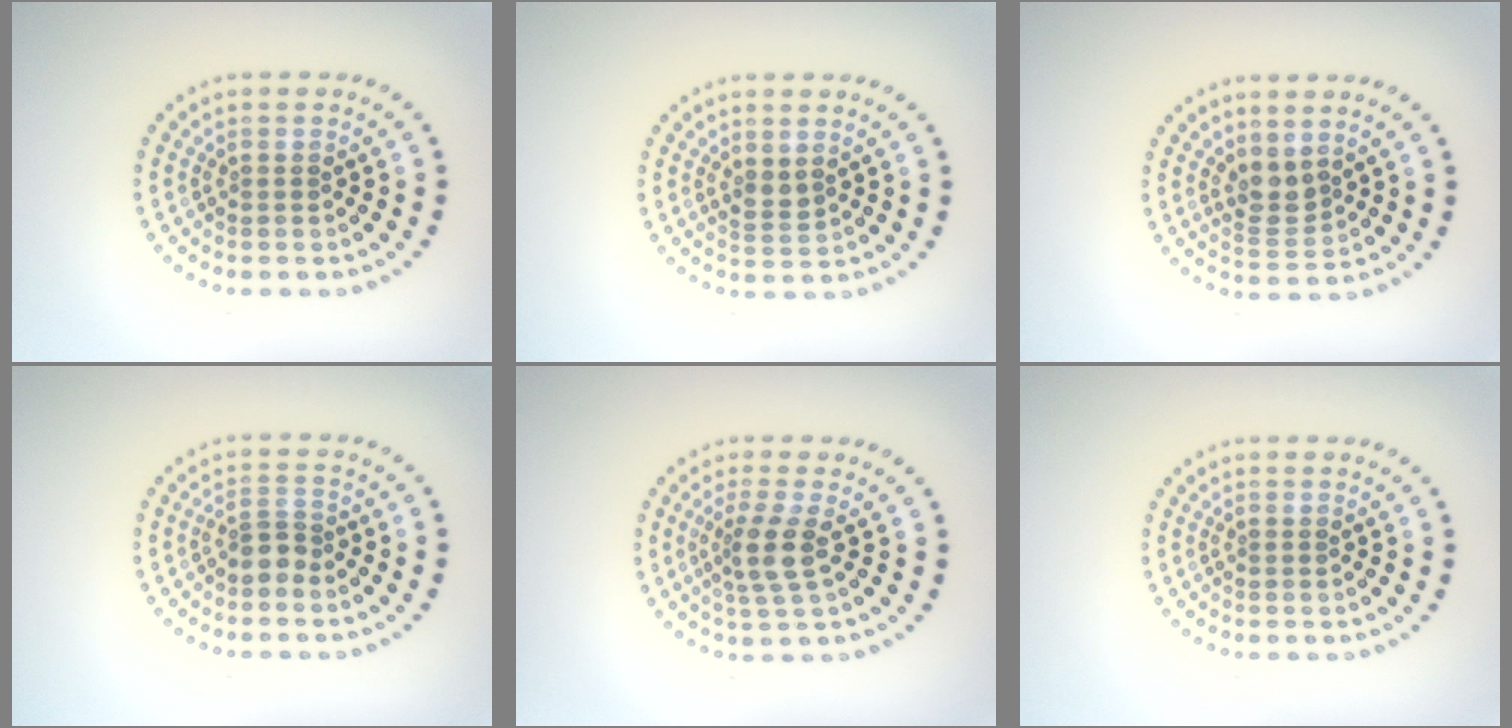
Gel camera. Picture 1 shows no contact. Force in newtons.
{"total": 1.2, "press": 1.2, "slide": 0.5}
{"total": 2.3, "press": 1.8, "slide": 1.3}
{"total": 2.0, "press": 1.6, "slide": 1.2}
{"total": 2.8, "press": 2.3, "slide": 1.7}
{"total": 0.0}